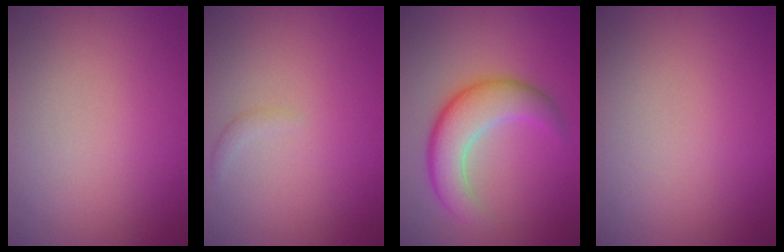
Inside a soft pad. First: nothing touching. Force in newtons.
{"total": 0.7, "press": 0.7, "slide": 0.1}
{"total": 5.9, "press": 5.8, "slide": 0.4}
{"total": 0.0}